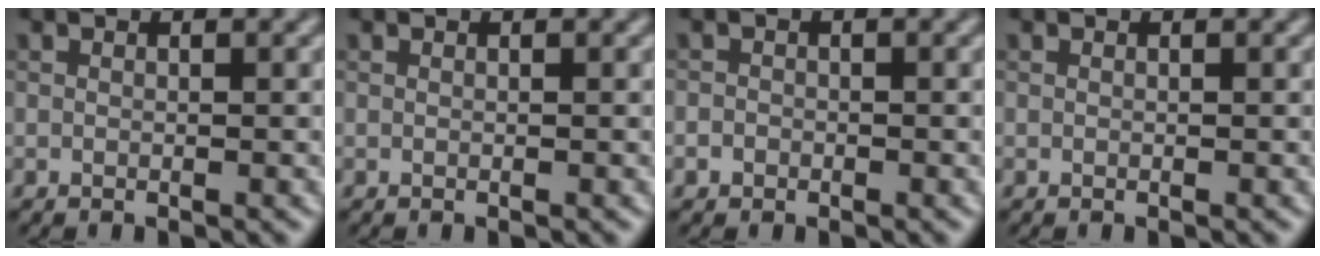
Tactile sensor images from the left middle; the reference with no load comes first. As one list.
[{"total": 0.0}, {"total": 0.9, "force": [-0.5, 0.8, 0.2], "torque": [0.001, -0.001, -0.009]}, {"total": 0.0}]